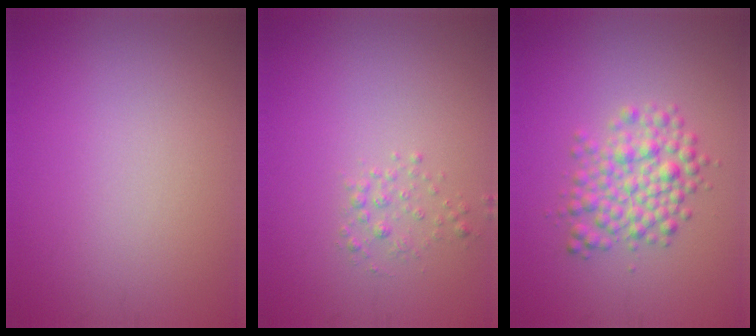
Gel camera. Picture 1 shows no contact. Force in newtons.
{"total": 1.1, "press": 1.1, "slide": 0.1}
{"total": 4.0, "press": 4.0, "slide": 0.1}